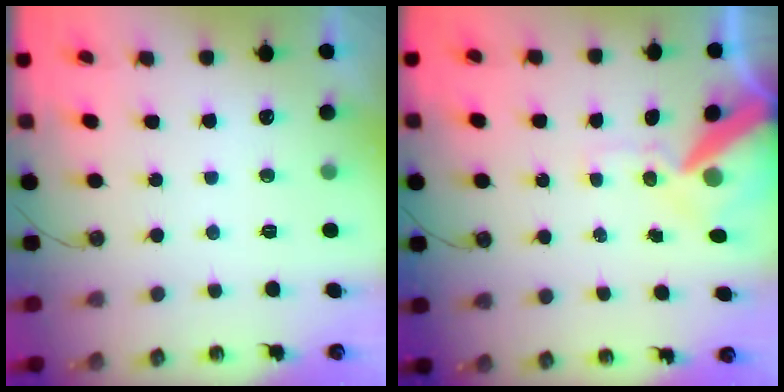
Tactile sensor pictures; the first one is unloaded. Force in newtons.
{"total": 13.4, "press": 13.2, "slide": 1.8}